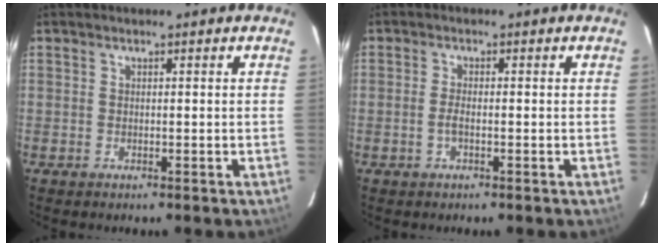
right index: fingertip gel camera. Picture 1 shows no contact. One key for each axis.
{"total": 1.8, "fx": -0.6, "fy": 0.5, "fz": 1.6, "tx": -0.034, "ty": 0.001, "tz": -0.013}